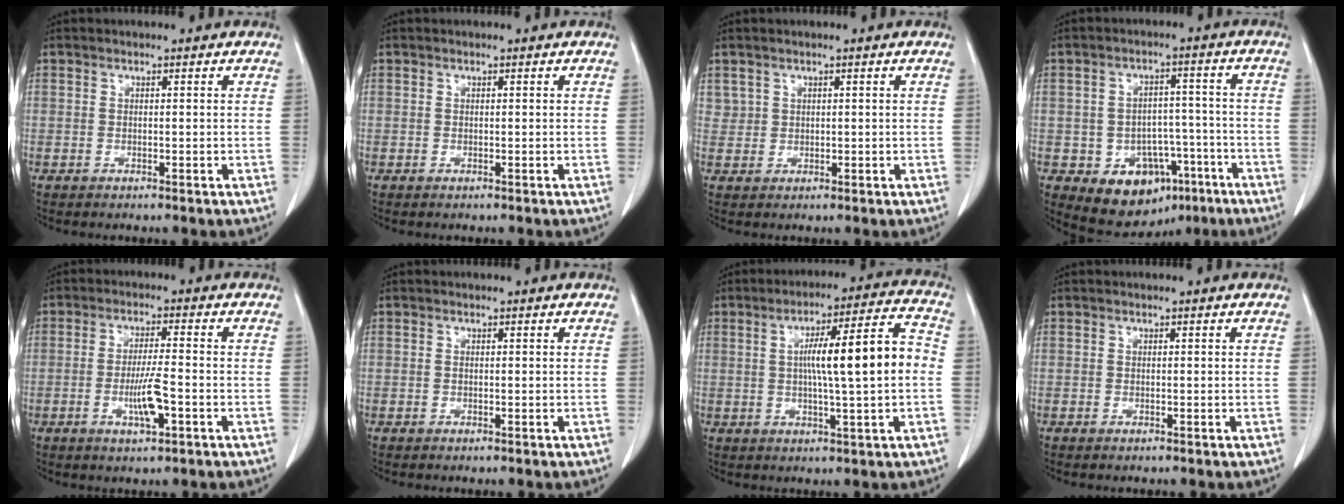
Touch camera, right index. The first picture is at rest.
{"total": 0.0}
{"total": 1.7, "force": [0.9, 1.5, 0.1], "torque": [0.012, 0.003, 0.012]}
{"total": 10.2, "force": [-4.9, 7.6, 4.7], "torque": [-0.059, 0.026, -0.058]}
{"total": 5.9, "force": [-2.0, 0.6, 5.5], "torque": [-0.104, -0.006, -0.034]}
{"total": 0.0}
{"total": 12.4, "force": [0.2, 0.5, 12.4], "torque": [-0.189, 0.021, 0.001]}
{"total": 0.0}